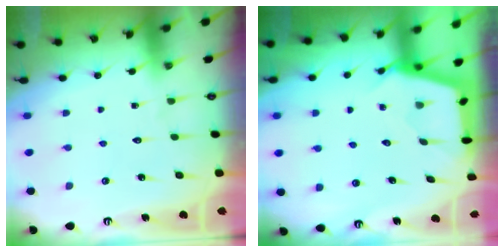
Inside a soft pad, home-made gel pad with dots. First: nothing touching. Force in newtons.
{"total": 2.7, "press": 2.7, "slide": 0.4}